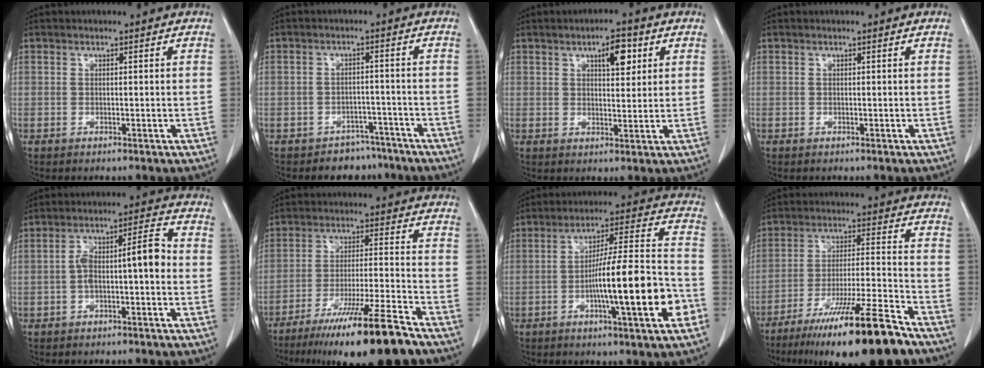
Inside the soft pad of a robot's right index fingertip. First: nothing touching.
{"total": 4.6, "force": [-3.6, 3.0, -0.1], "torque": [0.012, 0.017, -0.051]}
{"total": 5.3, "force": [2.5, 1.9, 4.3], "torque": [-0.065, 0.004, 0.038]}
{"total": 0.0}
{"total": 7.6, "force": [-1.2, 1.7, 7.3], "torque": [-0.125, 0.036, -0.020]}
{"total": 16.7, "force": [-12.4, 0.1, 11.1], "torque": [-0.170, -0.030, -0.202]}
{"total": 16.8, "force": [-5.3, 0.9, 16.0], "torque": [-0.250, 0.007, -0.081]}
{"total": 19.0, "force": [-13.9, 0.7, 13.0], "torque": [-0.188, -0.024, -0.230]}